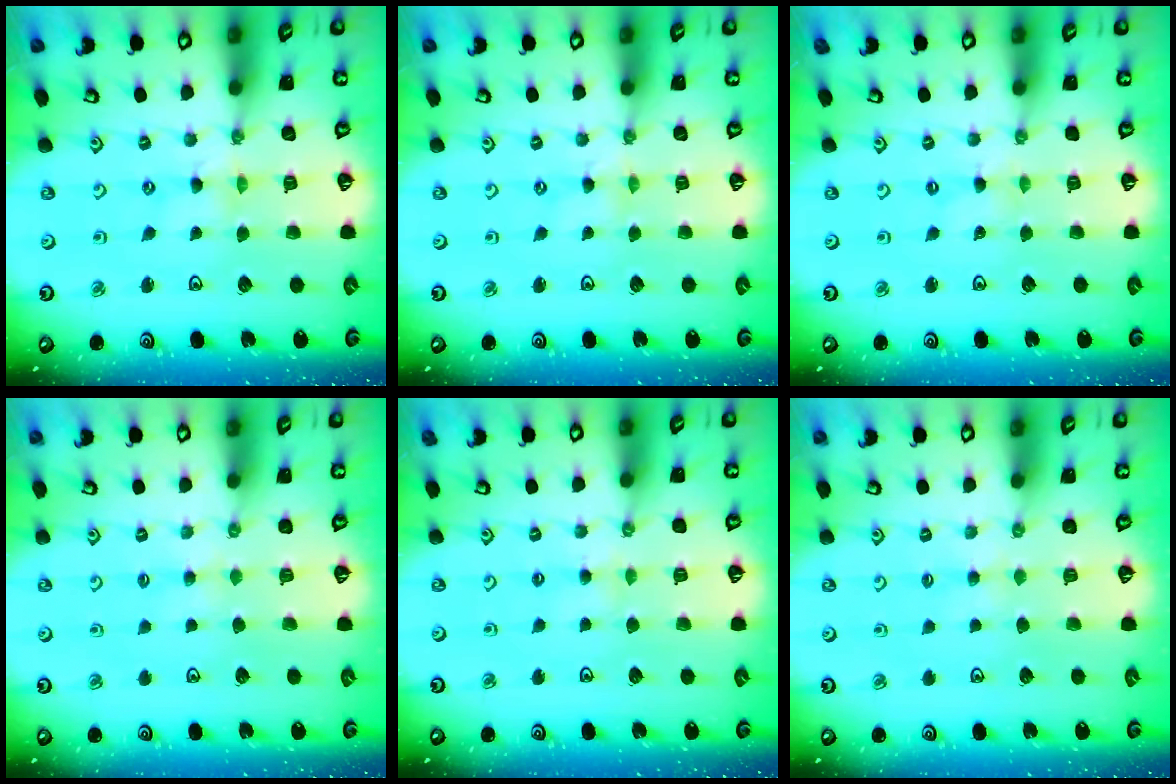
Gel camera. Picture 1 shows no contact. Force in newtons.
{"total": 0.0}
{"total": 0.0}
{"total": 2.3, "press": 2.3, "slide": 0.4}
{"total": 2.3, "press": 2.3, "slide": 0.3}
{"total": 2.3, "press": 2.3, "slide": 0.4}